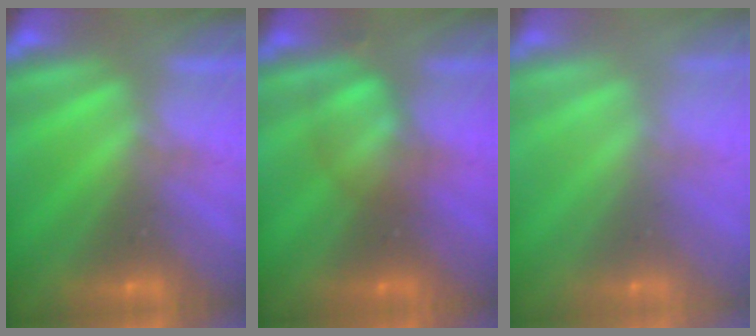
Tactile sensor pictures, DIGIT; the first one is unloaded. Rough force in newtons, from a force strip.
{"total": 2.4}
{"total": 8.3}